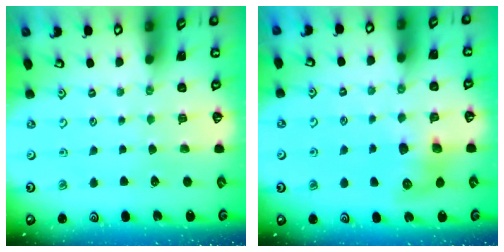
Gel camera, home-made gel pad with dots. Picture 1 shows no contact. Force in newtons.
{"total": 8.0, "press": 7.9, "slide": 1.2}